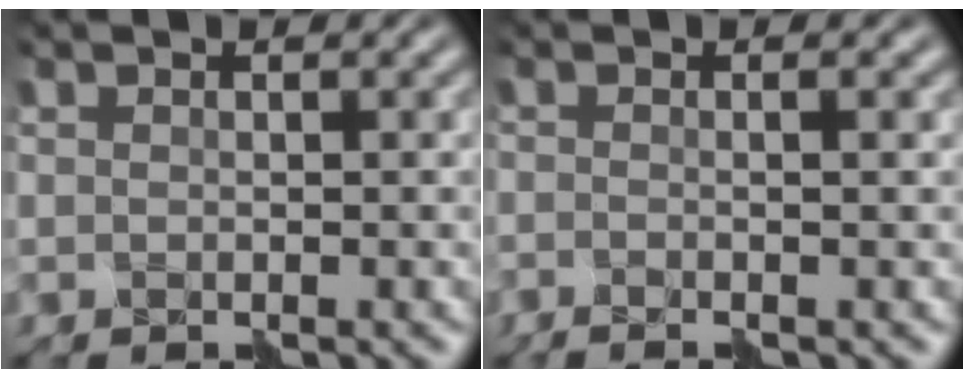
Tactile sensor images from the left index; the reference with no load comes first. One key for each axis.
{"total": 1.3, "fx": -0.5, "fy": -0.1, "fz": 1.2, "tx": -0.003, "ty": 0.005, "tz": -0.015}